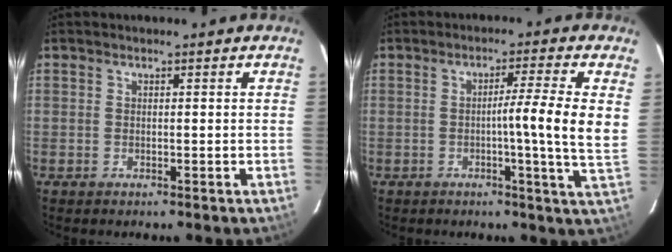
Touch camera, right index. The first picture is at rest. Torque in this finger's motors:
{"motor_torque": [0.65, 0.16, 0.41, 0.09]}